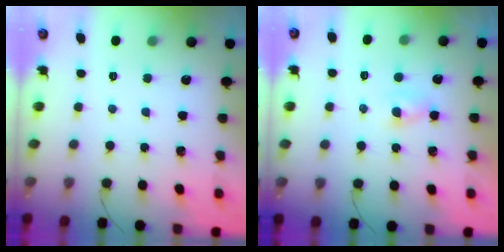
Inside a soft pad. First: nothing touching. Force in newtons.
{"total": 1.3, "press": 1.1, "slide": 0.8}